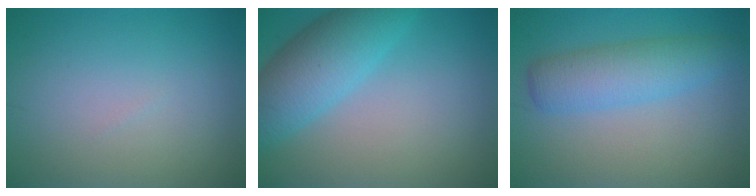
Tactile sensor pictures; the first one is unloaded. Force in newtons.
{"total": 6.5, "press": 6.5, "slide": 0.2}
{"total": 4.5, "press": 4.5, "slide": 0.1}